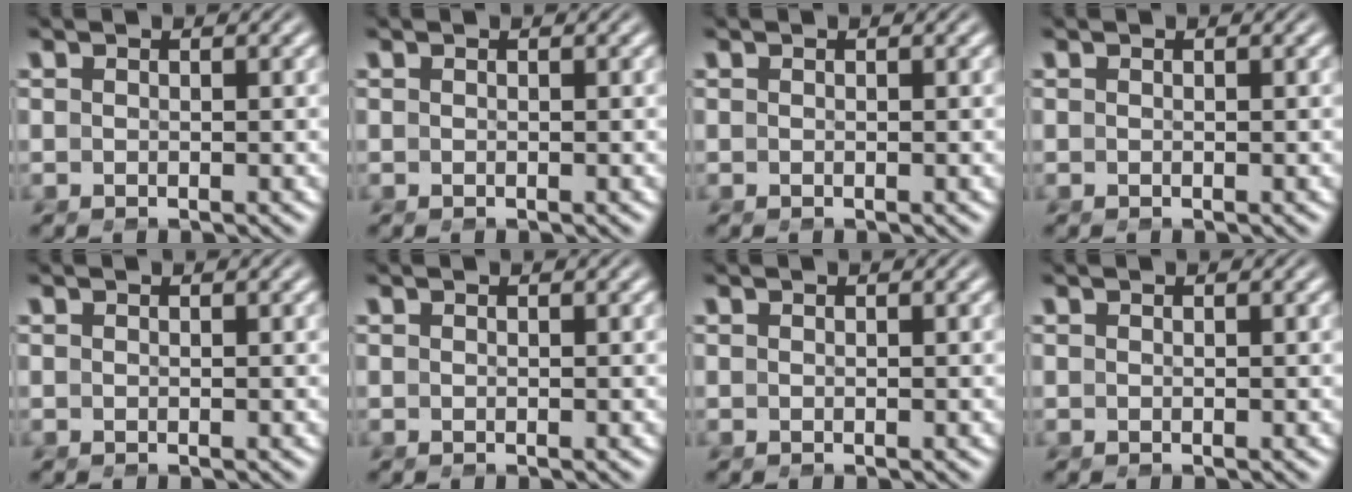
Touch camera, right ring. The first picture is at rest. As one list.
[{"total": 0.0}, {"total": 0.0}, {"total": 0.0}, {"total": 0.0}, {"total": 0.0}, {"total": 0.0}, {"total": 0.0}]